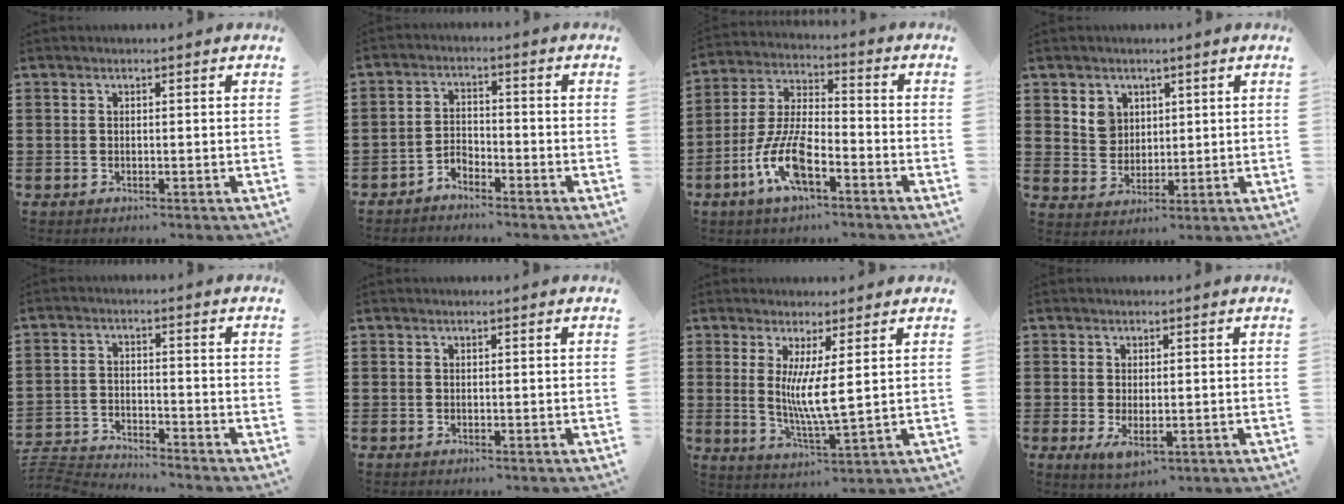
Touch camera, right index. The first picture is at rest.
{"total": 2.7, "force": [-2.6, 0.6, 0.2], "torque": [-0.014, 0.004, -0.056]}
{"total": 9.7, "force": [-4.5, 3.6, 7.8], "torque": [-0.182, -0.004, -0.087]}
{"total": 4.3, "force": [2.3, 3.6, 0.7], "torque": [-0.023, 0.010, 0.042]}
{"total": 3.8, "force": [-3.8, 0.0, 0.0], "torque": [-0.022, -0.006, -0.086]}
{"total": 0.0}
{"total": 6.3, "force": [1.4, 0.5, 6.1], "torque": [-0.112, -0.013, 0.024]}
{"total": 2.9, "force": [-0.6, 1.2, 2.6], "torque": [-0.054, -0.004, -0.011]}